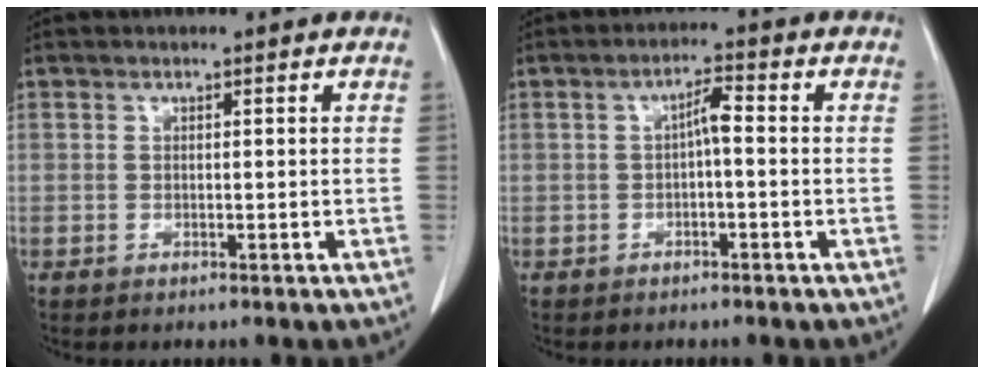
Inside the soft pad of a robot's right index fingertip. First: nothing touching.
{"total": 2.9, "force": [-0.2, 0.5, 2.8], "torque": [-0.048, 0.011, -0.003]}